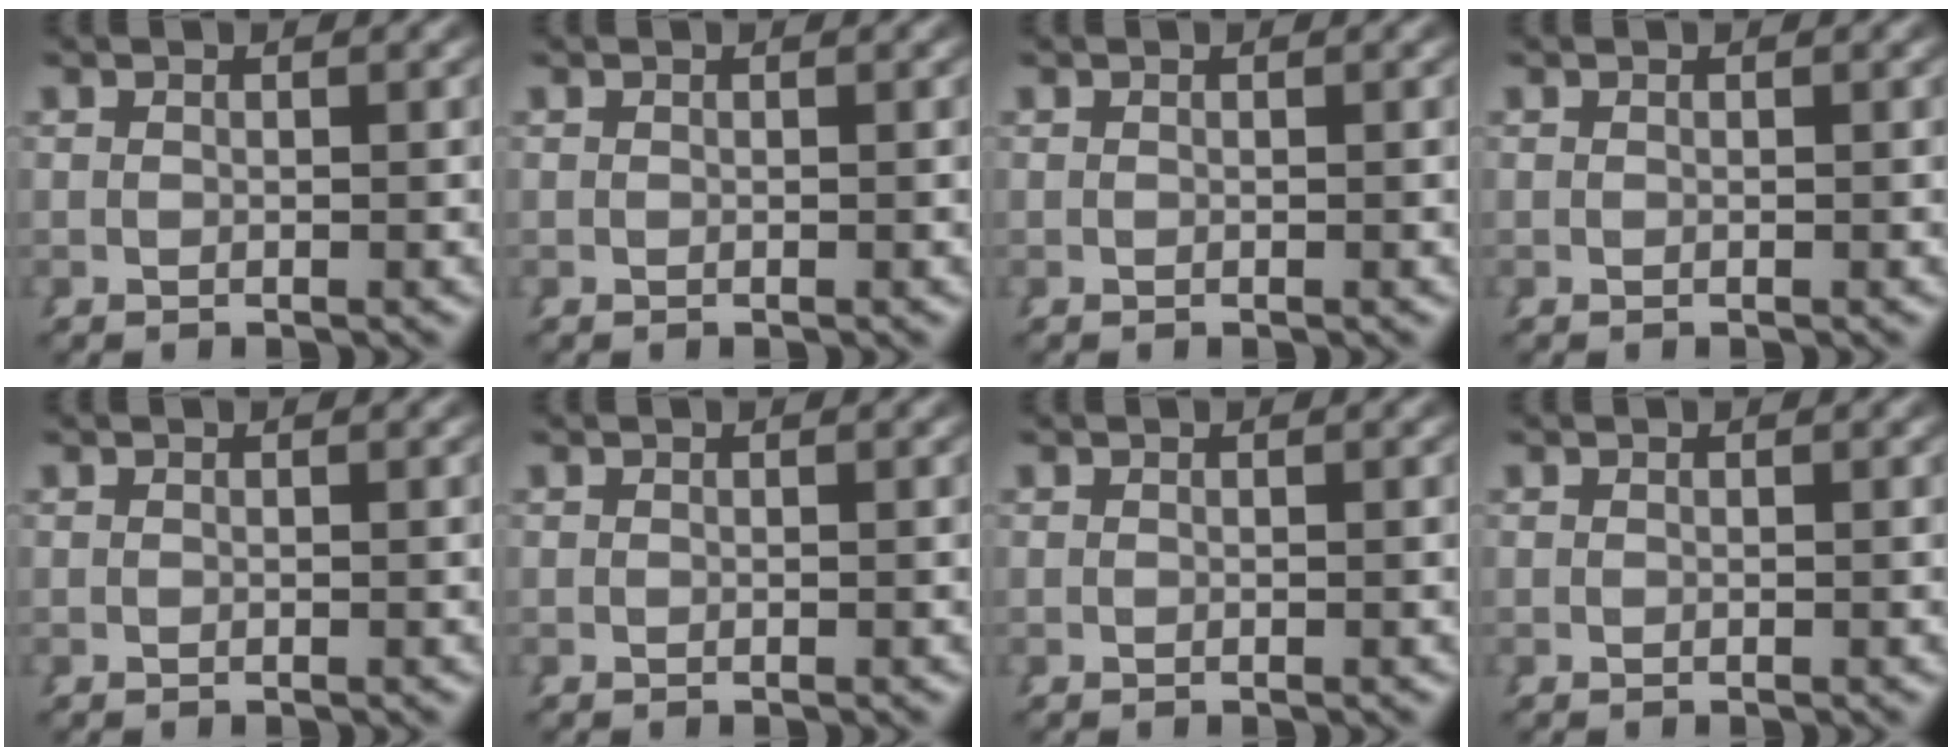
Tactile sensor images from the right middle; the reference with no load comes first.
{"total": 1.4, "force": [-0.2, -1.3, -0.4], "torque": [0.017, -0.009, 0.005]}
{"total": 0.0}
{"total": 0.0}
{"total": 0.0}
{"total": 0.0}
{"total": 0.0}
{"total": 0.0}